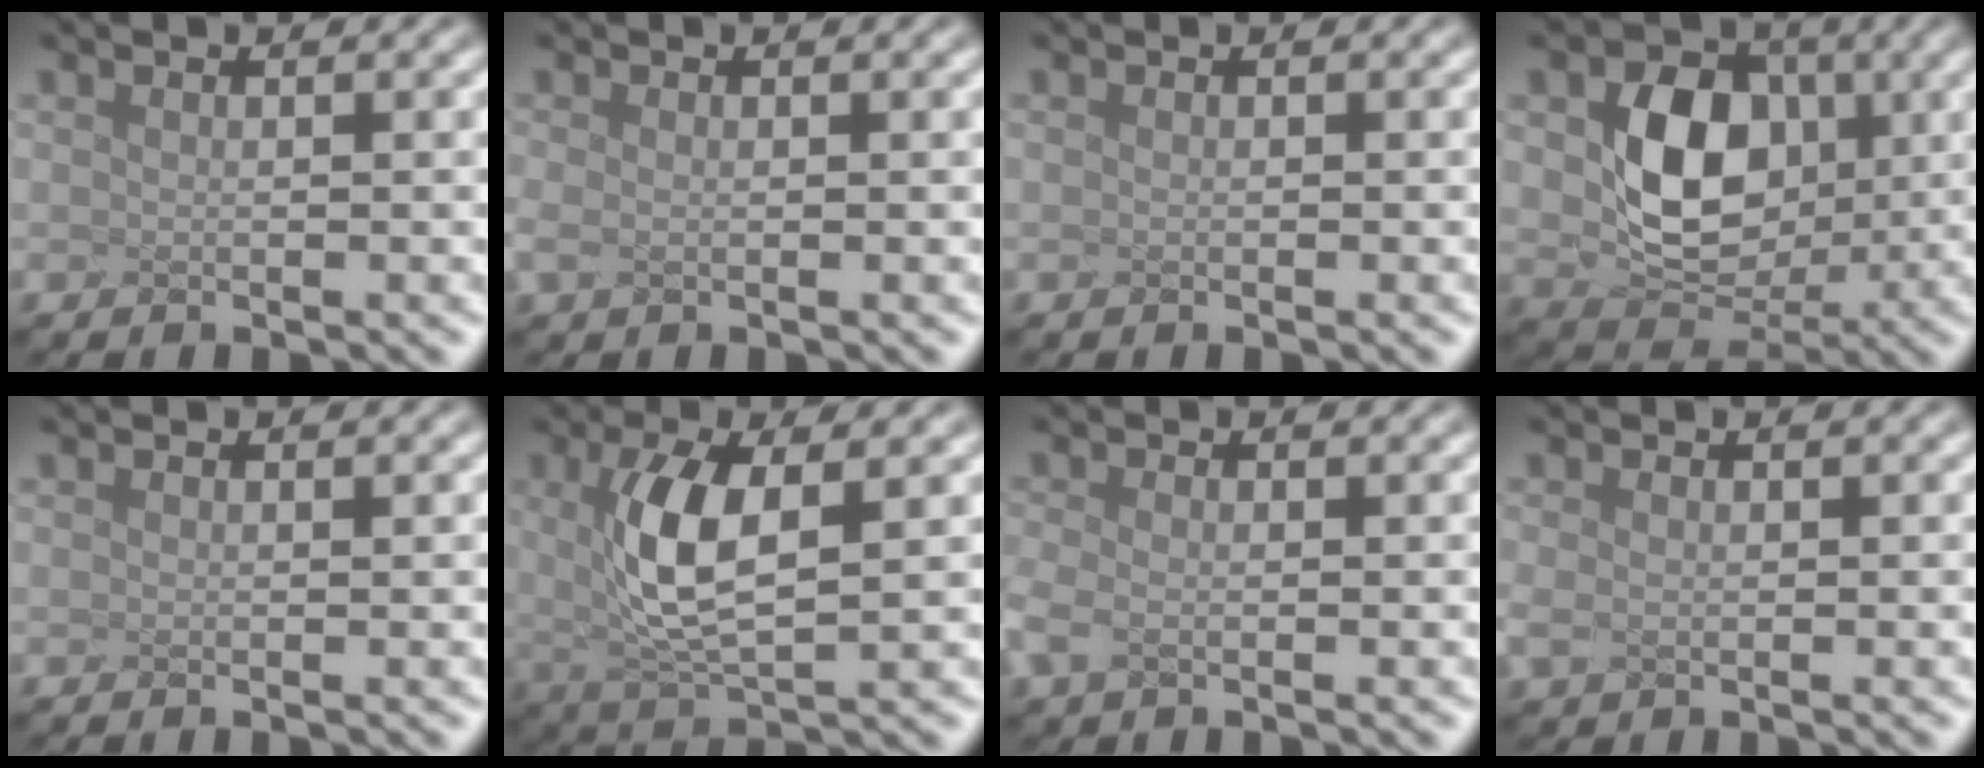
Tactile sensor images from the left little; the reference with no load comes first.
{"total": 0.8, "force": [-0.6, -0.4, -0.1], "torque": [-0.026, -0.001, 0.011]}
{"total": 0.0}
{"total": 5.9, "force": [-0.6, 4.5, 3.7], "torque": [-0.104, -0.017, 0.036]}
{"total": 0.0}
{"total": 4.7, "force": [-0.4, 1.2, 4.6], "torque": [-0.137, -0.012, 0.037]}
{"total": 1.4, "force": [-1.2, -0.6, 0.1], "torque": [-0.033, 0.000, 0.013]}
{"total": 0.8, "force": [-0.6, -0.5, -0.2], "torque": [-0.025, -0.004, 0.017]}